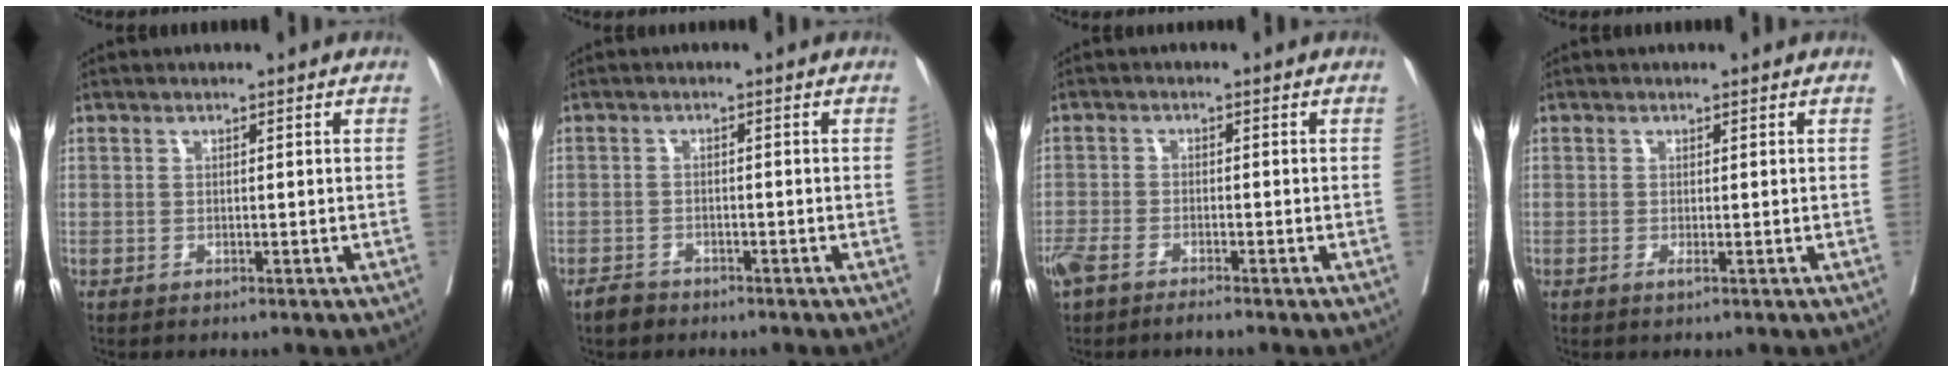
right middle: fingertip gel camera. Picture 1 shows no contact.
{"total": 2.1, "force": [-1.8, 1.0, 0.5], "torque": [-0.014, 0.000, -0.029]}
{"total": 4.5, "force": [-3.5, 1.1, 2.7], "torque": [-0.052, -0.003, -0.064]}
{"total": 0.7, "force": [-0.2, -0.1, 0.7], "torque": [-0.012, -0.003, -0.004]}